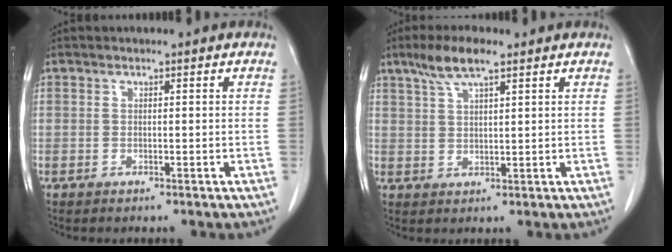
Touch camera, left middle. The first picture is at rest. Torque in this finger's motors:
{"motor_torque": [1.03, -0.83, 0.07, 0.03]}